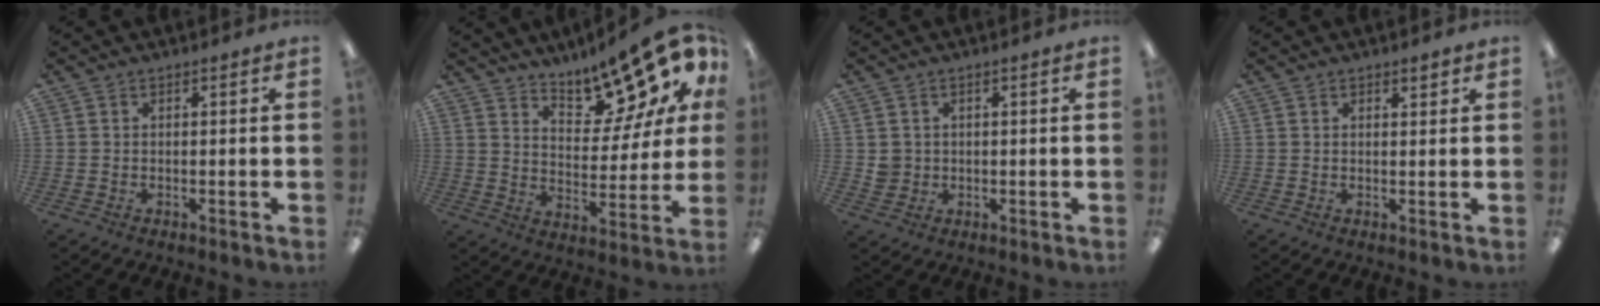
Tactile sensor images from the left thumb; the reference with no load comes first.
{"total": 15.6, "force": [12.7, 4.8, 7.8], "torque": [-0.114, -0.095, 0.212]}
{"total": 2.8, "force": [0.3, 2.7, 0.5], "torque": [-0.015, 0.005, 0.005]}
{"total": 1.5, "force": [1.3, 0.6, 0.5], "torque": [-0.002, -0.003, 0.021]}